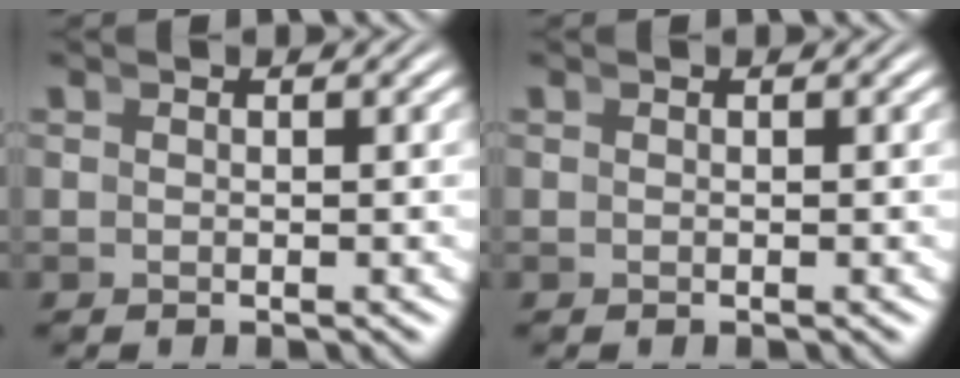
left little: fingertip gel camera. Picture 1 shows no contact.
{"total": 0.0}